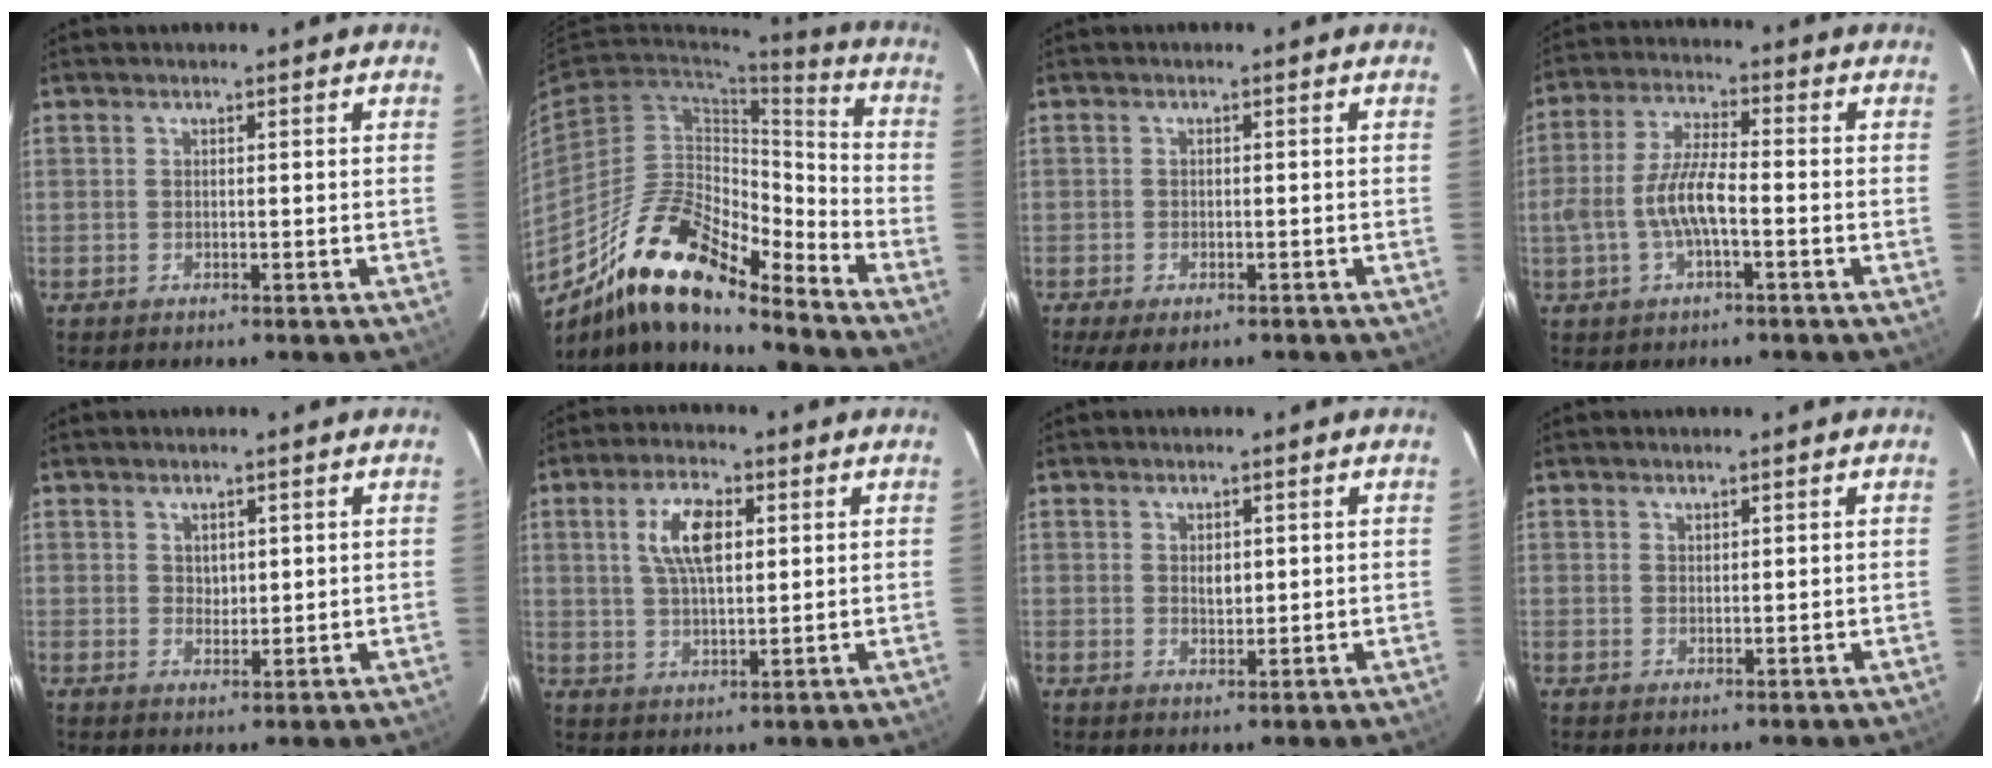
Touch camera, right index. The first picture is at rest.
{"total": 19.3, "force": [-14.9, 5.5, 11.0], "torque": [-0.190, 0.003, -0.275]}
{"total": 5.4, "force": [-3.6, 2.3, 3.2], "torque": [-0.074, -0.023, -0.060]}
{"total": 8.6, "force": [-2.4, 2.5, 7.9], "torque": [-0.165, 0.006, -0.044]}
{"total": 2.1, "force": [1.2, 1.6, 0.8], "torque": [-0.008, 0.002, 0.023]}
{"total": 8.3, "force": [2.5, 3.6, 7.0], "torque": [-0.134, 0.011, 0.049]}
{"total": 2.1, "force": [0.6, 1.4, 1.4], "torque": [-0.020, 0.001, 0.012]}
{"total": 1.0, "force": [0.9, 0.5, 0.2], "torque": [-0.001, 0.001, 0.016]}